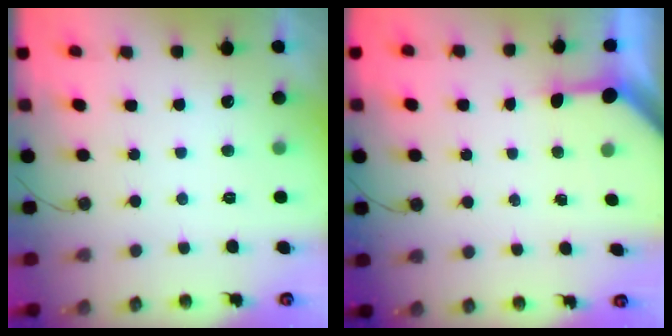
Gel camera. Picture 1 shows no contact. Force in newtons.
{"total": 3.4, "press": 3.4, "slide": 0.3}